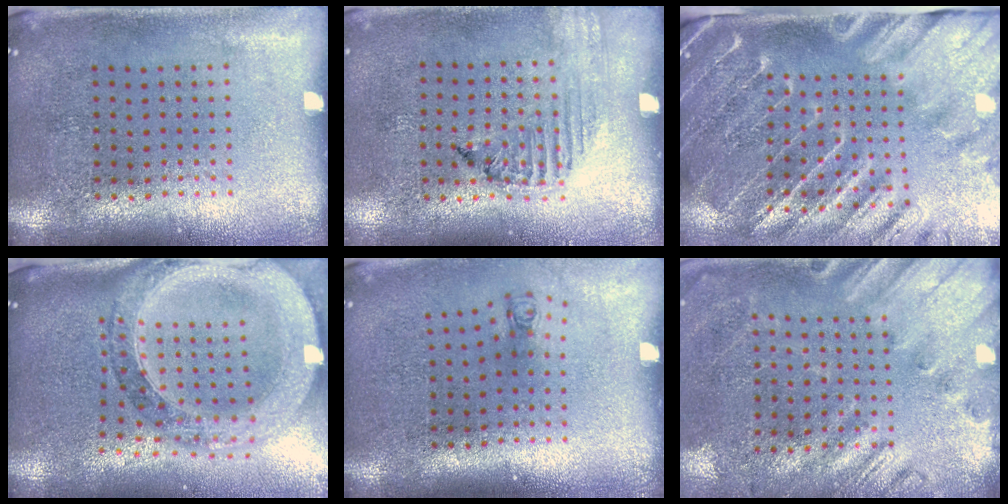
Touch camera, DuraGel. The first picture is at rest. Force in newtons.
{"total": 1.3, "press": 1.3, "slide": 0.2}
{"total": 3.9, "press": 3.3, "slide": 2.0}
{"total": 2.5, "press": 2.2, "slide": 1.2}
{"total": 0.8, "press": 0.3, "slide": 0.7}
{"total": 2.6, "press": 2.0, "slide": 1.6}